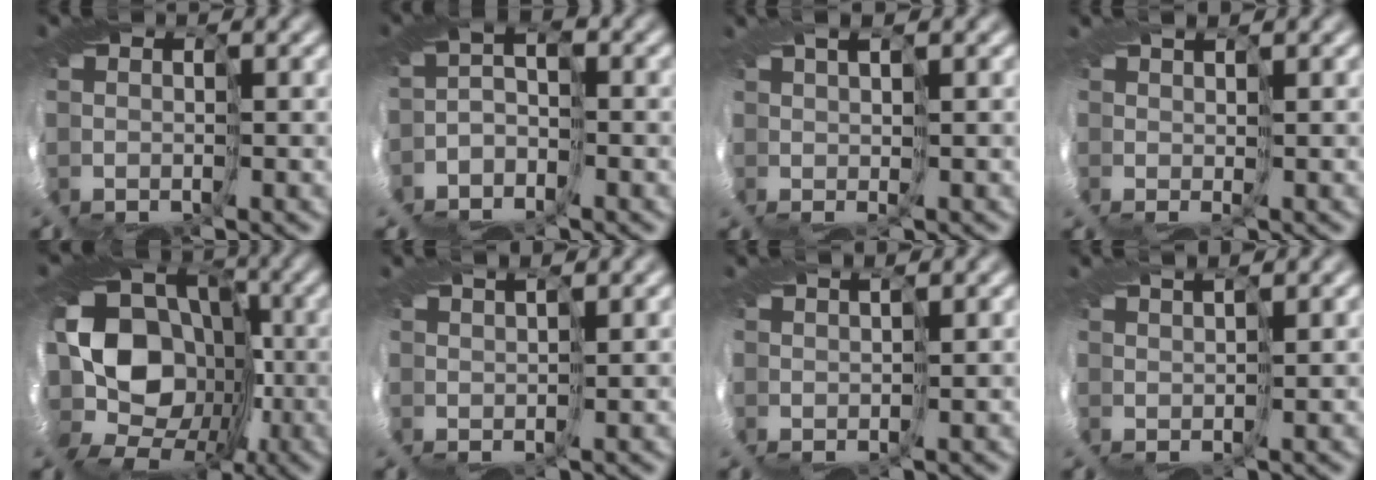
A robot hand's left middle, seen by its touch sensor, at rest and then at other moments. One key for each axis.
{"total": 2.7, "fx": -2.7, "fy": -0.4, "fz": 0.5, "tx": 0.006, "ty": 0.002, "tz": -0.068}
{"total": 2.9, "fx": 0.5, "fy": -2.8, "fz": -0.5, "tx": 0.021, "ty": 0.006, "tz": -0.013}
{"total": 3.1, "fx": 0.8, "fy": -2.8, "fz": -1.1, "tx": 0.033, "ty": 0.006, "tz": -0.008}
{"total": 15.4, "fx": -4.4, "fy": 12.6, "fz": 7.7, "tx": -0.101, "ty": 0.004, "tz": -0.130}
{"total": 2.9, "fx": 1.8, "fy": -2.2, "fz": -0.9, "tx": 0.024, "ty": 0.023, "tz": 0.003}
{"total": 2.7, "fx": 1.8, "fy": -1.9, "fz": -0.7, "tx": 0.017, "ty": 0.022, "tz": 0.006}
{"total": 3.1, "fx": 2.1, "fy": -2.1, "fz": -0.8, "tx": 0.022, "ty": 0.025, "tz": 0.003}